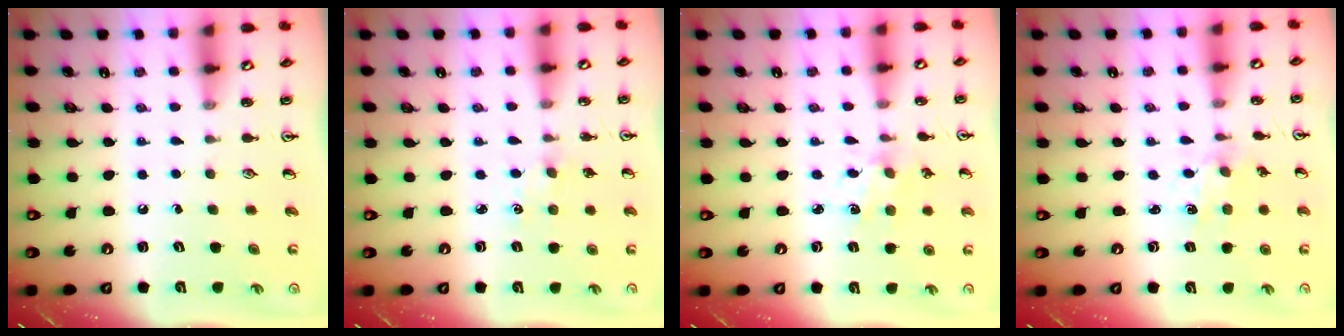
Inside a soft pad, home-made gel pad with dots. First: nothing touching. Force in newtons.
{"total": 0.7, "press": 0.7, "slide": 0.1}
{"total": 2.3, "press": 2.3, "slide": 0.4}
{"total": 1.7, "press": 1.7, "slide": 0.3}